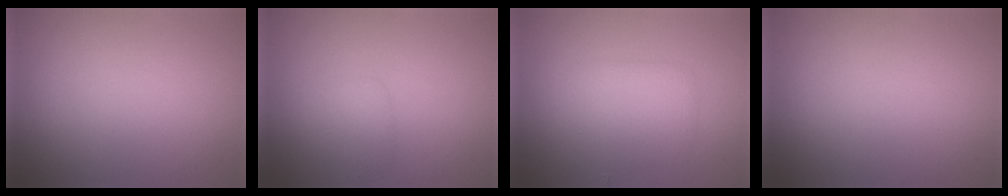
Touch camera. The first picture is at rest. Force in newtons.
{"total": 1.5, "press": 1.5, "slide": 0.1}
{"total": 2.9, "press": 2.9, "slide": 0.2}
{"total": 0.0}